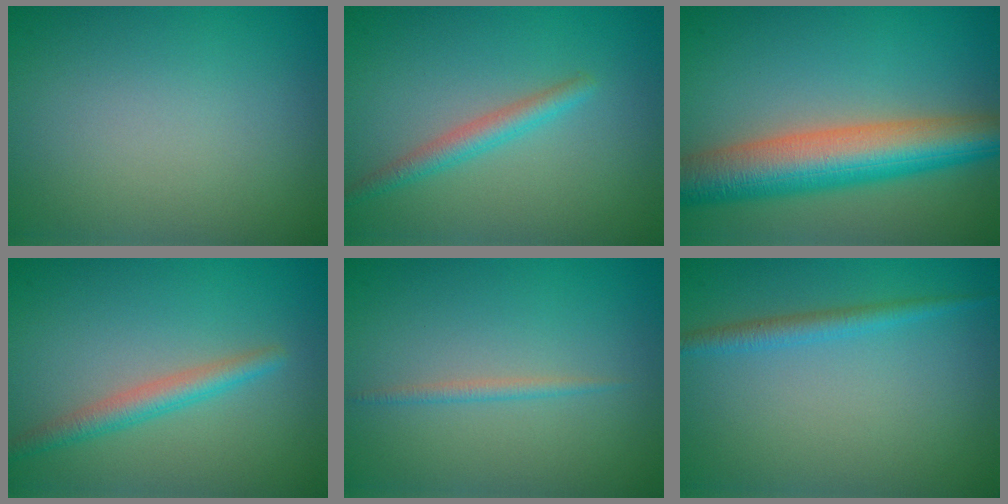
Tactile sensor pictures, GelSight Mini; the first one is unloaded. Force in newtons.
{"total": 2.2, "press": 2.2, "slide": 0.0}
{"total": 9.3, "press": 9.3, "slide": 0.4}
{"total": 2.5, "press": 2.5, "slide": 0.1}
{"total": 0.9, "press": 0.9, "slide": 0.0}
{"total": 1.8, "press": 1.8, "slide": 0.1}